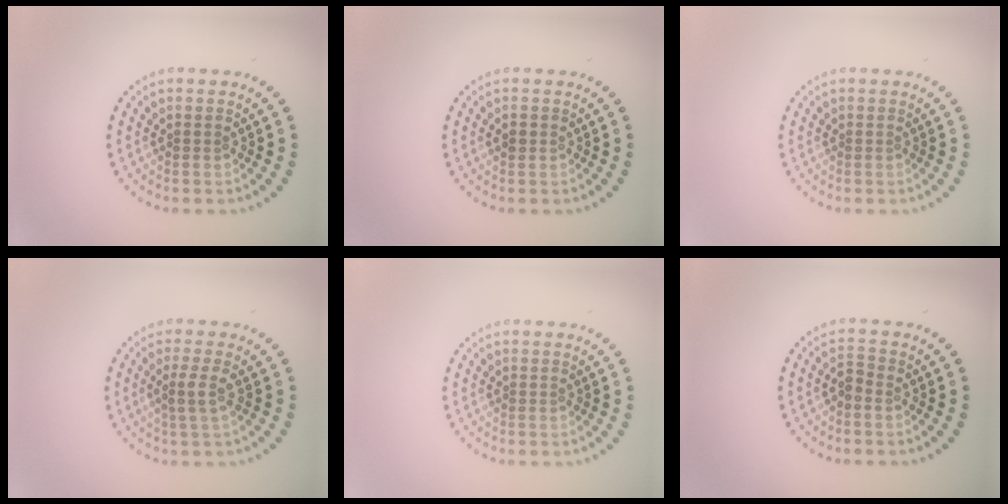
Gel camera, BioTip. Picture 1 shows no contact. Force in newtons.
{"total": 1.0, "press": 1.0, "slide": 0.1}
{"total": 0.0}
{"total": 2.0, "press": 1.6, "slide": 1.2}
{"total": 0.0}
{"total": 1.1, "press": 1.0, "slide": 0.4}